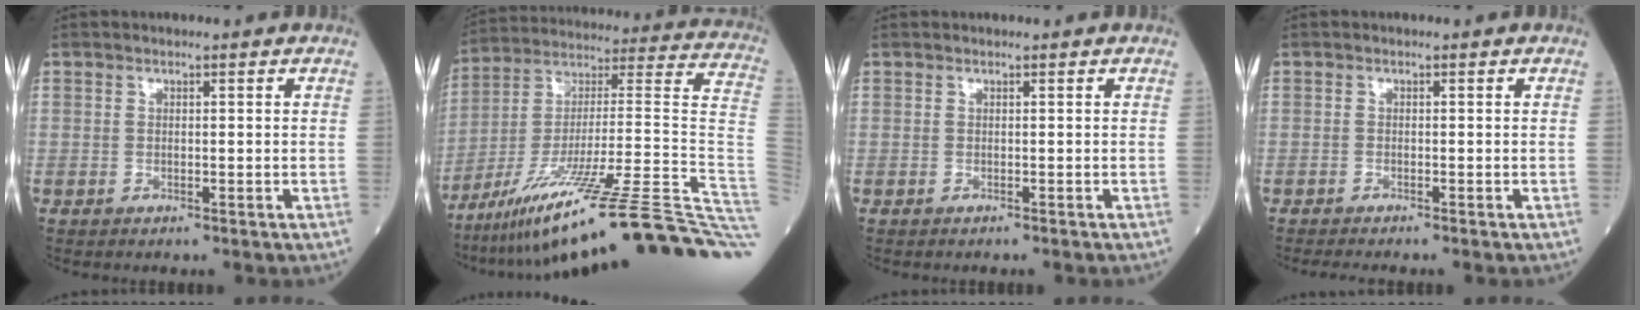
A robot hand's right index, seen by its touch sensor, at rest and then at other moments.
{"total": 33.8, "force": [-22.5, -0.3, 25.2], "torque": [-0.254, -0.015, -0.354]}
{"total": 0.8, "force": [-0.6, 0.0, 0.5], "torque": [-0.005, 0.003, -0.004]}
{"total": 3.5, "force": [-3.0, -0.1, 1.8], "torque": [-0.018, -0.004, -0.044]}